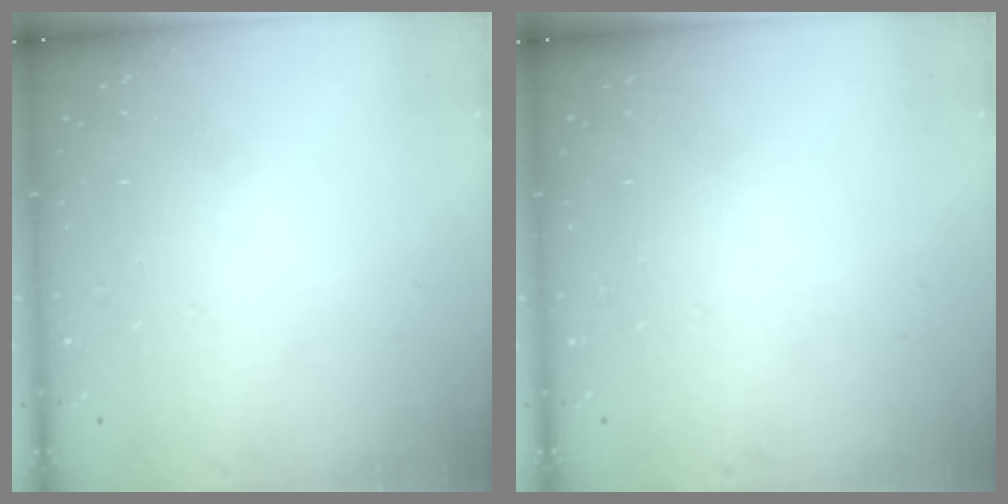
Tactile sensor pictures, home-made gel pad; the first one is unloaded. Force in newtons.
{"total": 0.0}